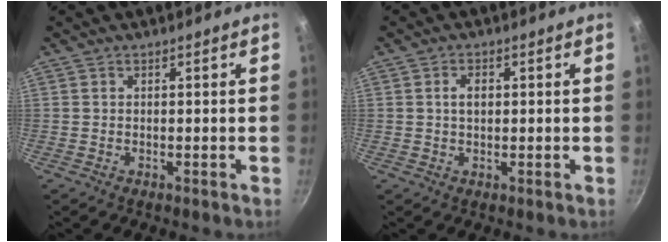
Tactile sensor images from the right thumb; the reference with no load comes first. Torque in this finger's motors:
{"motor_torque": [-0.39, 0.44, 0.65, -0.08, -0.01]}